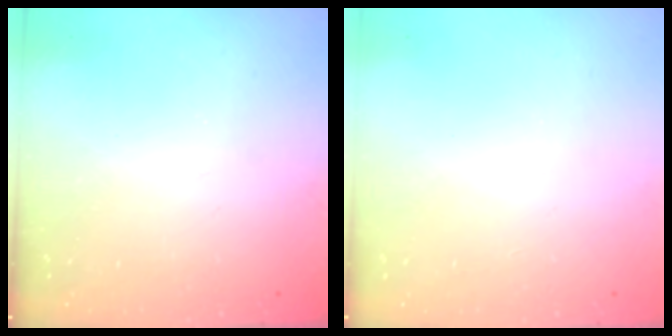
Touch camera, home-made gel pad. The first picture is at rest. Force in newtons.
{"total": 0.0}